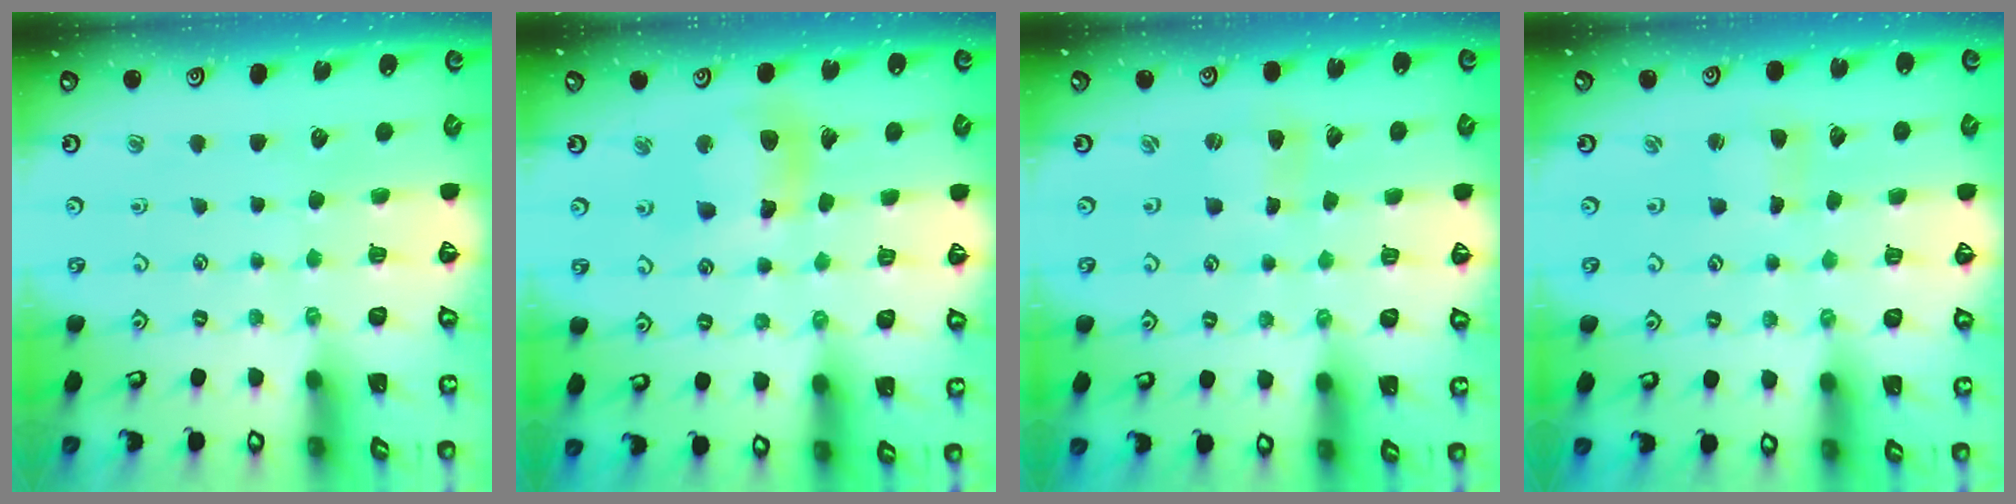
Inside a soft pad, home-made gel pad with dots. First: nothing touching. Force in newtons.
{"total": 11.7, "press": 11.6, "slide": 1.6}
{"total": 0.9, "press": 0.9, "slide": 0.2}
{"total": 1.4, "press": 1.3, "slide": 0.3}